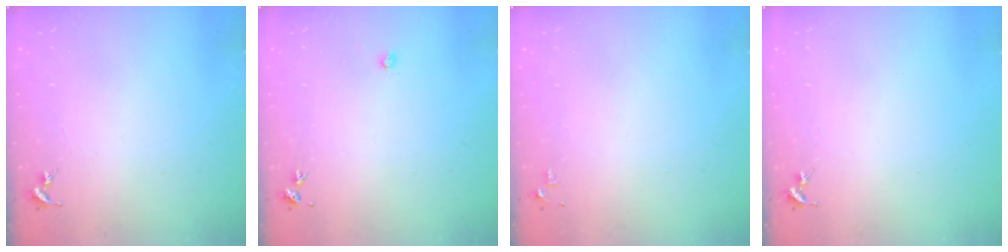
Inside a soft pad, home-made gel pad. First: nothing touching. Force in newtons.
{"total": 2.4, "press": 2.4, "slide": 0.3}
{"total": 2.8, "press": 2.8, "slide": 0.4}
{"total": 0.0}